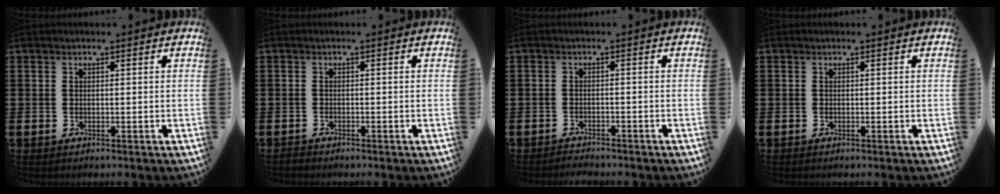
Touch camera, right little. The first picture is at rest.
{"total": 0.5, "force": [-0.5, 0.2, 0.1], "torque": [-0.003, 0.000, -0.011]}
{"total": 1.4, "force": [-1.3, 0.0, -0.2], "torque": [-0.001, 0.004, -0.030]}
{"total": 0.0}